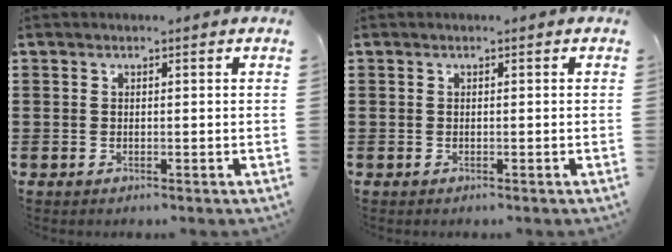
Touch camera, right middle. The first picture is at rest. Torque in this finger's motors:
{"motor_torque": [-0.09, 0.16, -0.05, -0.01]}